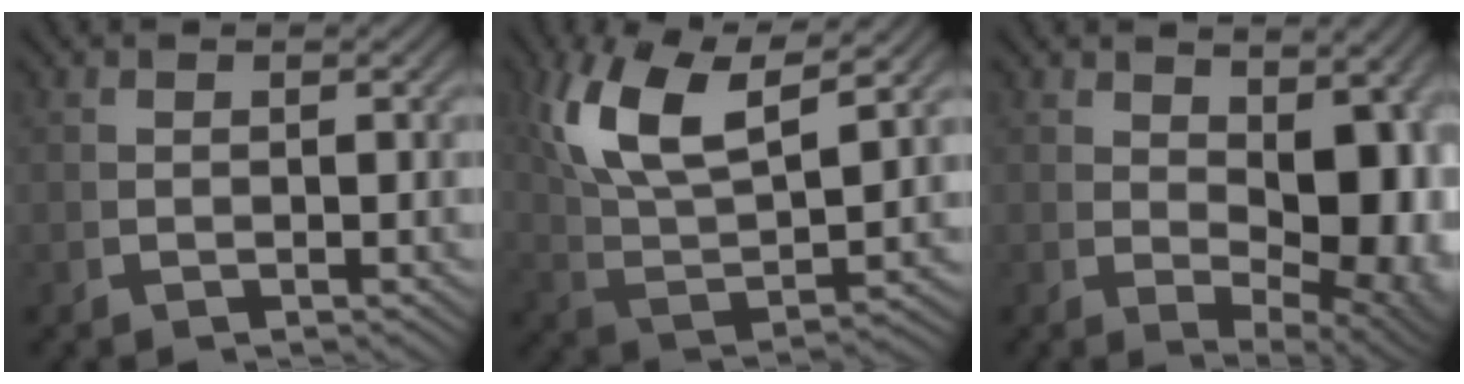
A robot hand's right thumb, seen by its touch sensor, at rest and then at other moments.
{"total": 11.0, "force": [3.1, 6.6, 8.2], "torque": [-0.191, -0.020, 0.061]}
{"total": 7.8, "force": [1.1, 4.1, 6.6], "torque": [-0.112, -0.039, 0.043]}